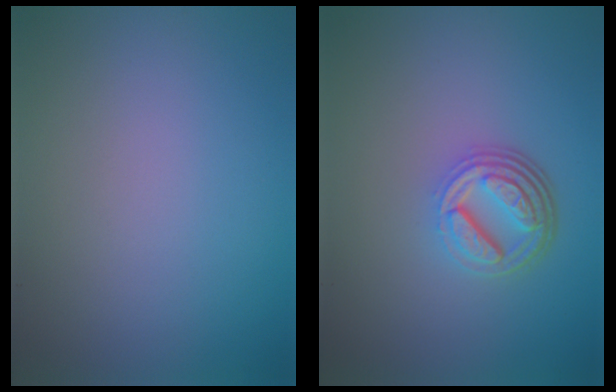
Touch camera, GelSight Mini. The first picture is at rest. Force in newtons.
{"total": 4.9, "press": 3.5, "slide": 3.4}